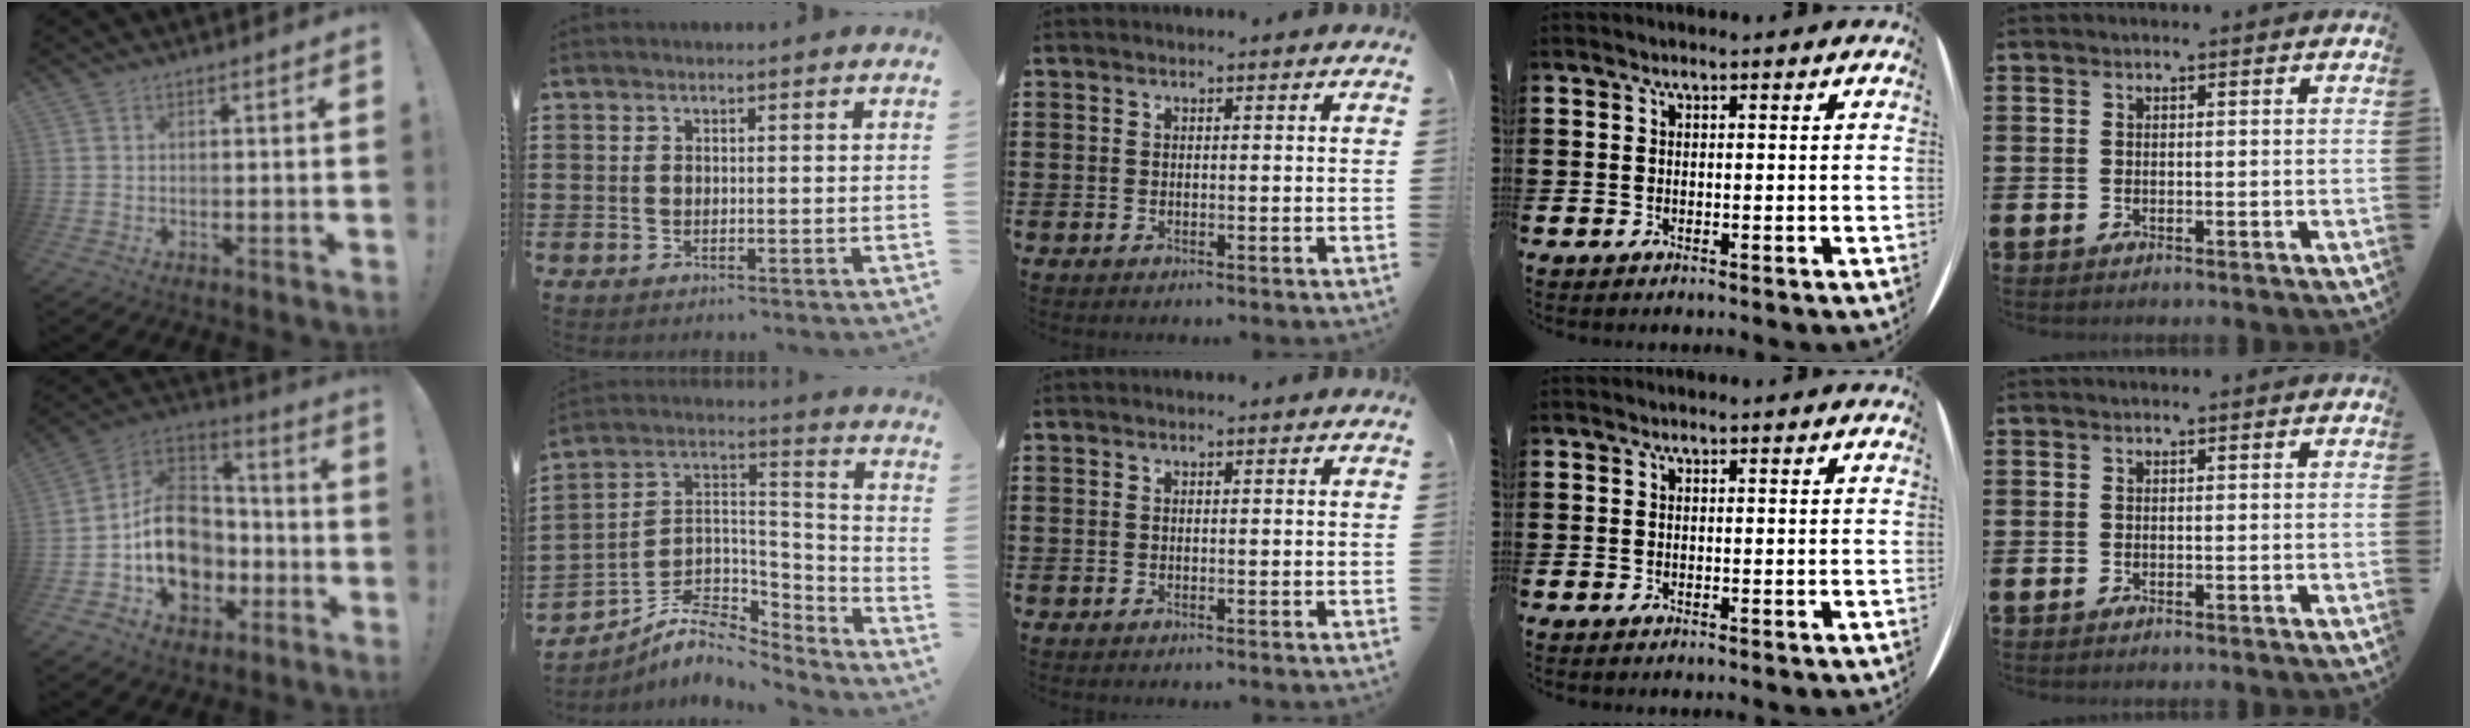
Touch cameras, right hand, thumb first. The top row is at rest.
{"thumb": {"total": 18.4, "force": [-3.9, 14.3, 10.9], "torque": [-0.173, 0.028, -0.055]}, "index": {"total": 8.0, "force": [-5.8, 4.5, 3.1], "torque": [-0.073, 0.005, -0.110]}}